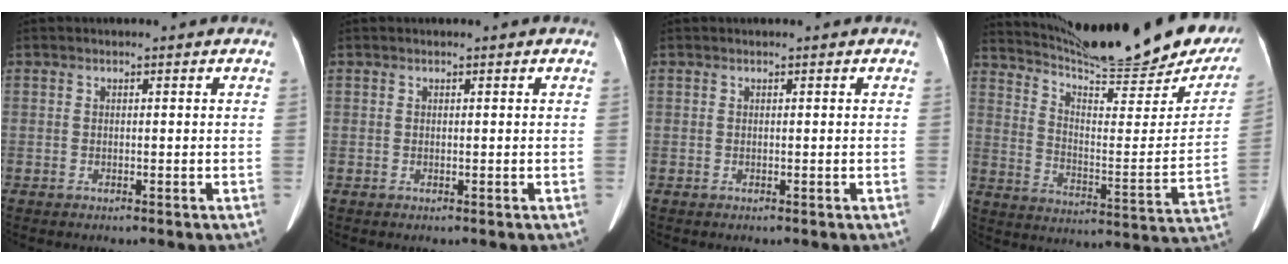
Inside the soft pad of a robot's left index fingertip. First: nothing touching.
{"total": 0.0}
{"total": 0.0}
{"total": 26.2, "force": [23.1, 3.1, 11.9], "torque": [-0.189, -0.069, 0.308]}